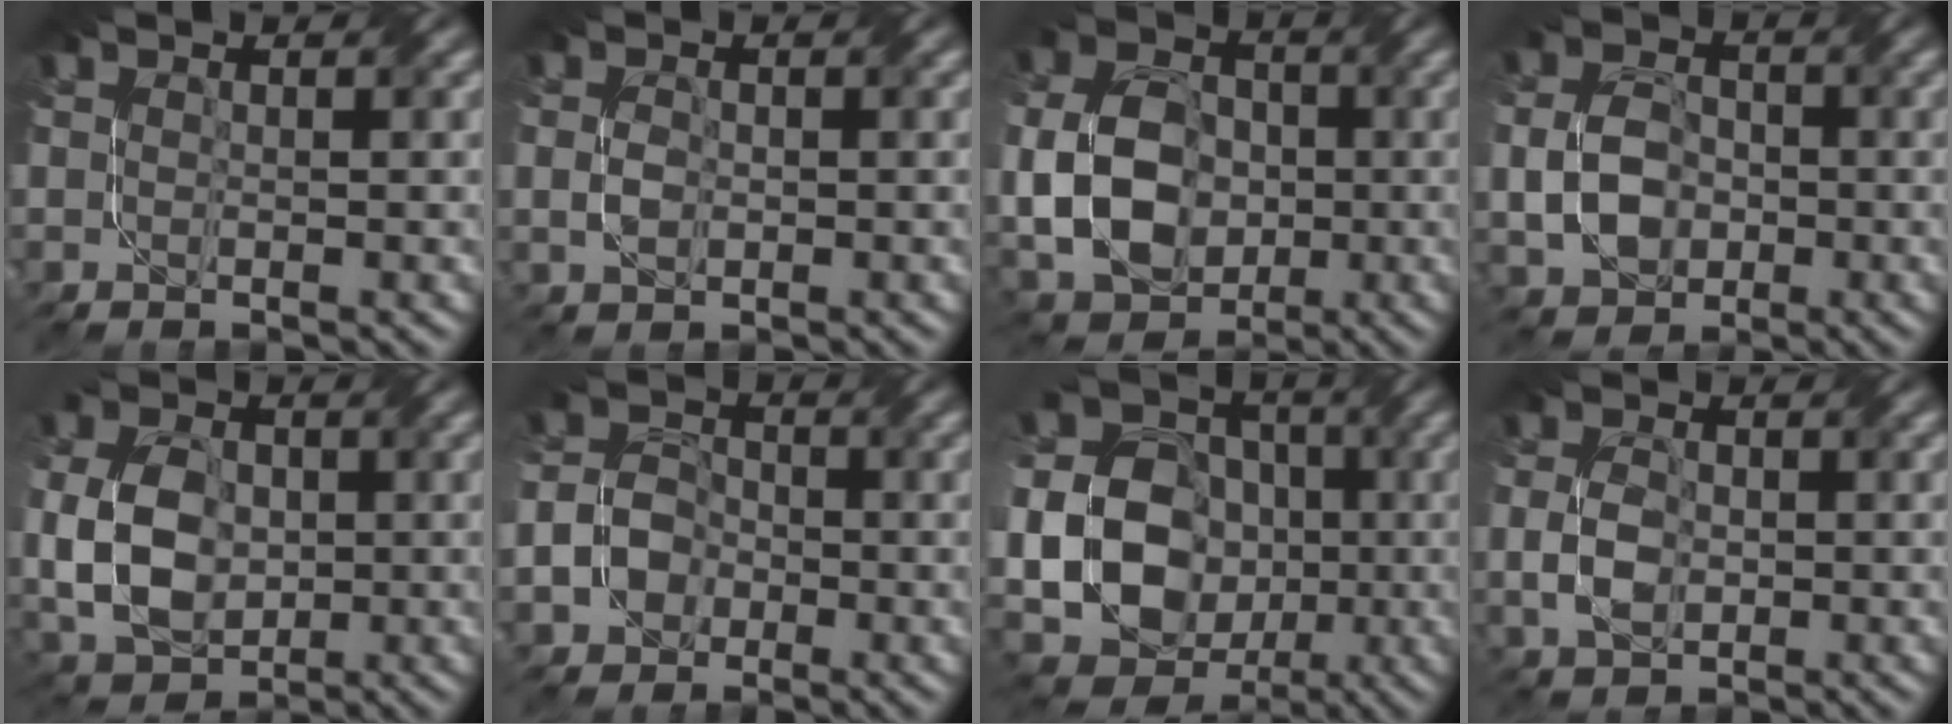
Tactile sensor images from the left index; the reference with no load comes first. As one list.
[{"total": 1.5, "force": [-0.9, 0.8, 1.0], "torque": [-0.022, -0.002, -0.019]}, {"total": 9.3, "force": [-1.9, 6.7, 6.1], "torque": [-0.121, 0.001, -0.048]}, {"total": 4.6, "force": [-1.6, 3.3, 2.8], "torque": [-0.057, 0.000, -0.040]}, {"total": 8.1, "force": [-1.2, 5.6, 5.7], "torque": [-0.127, -0.004, -0.027]}, {"total": 3.9, "force": [-2.2, 2.7, 1.7], "torque": [-0.027, -0.002, -0.050]}, {"total": 17.8, "force": [-2.5, 15.6, 8.3], "torque": [-0.183, -0.003, -0.073]}, {"total": 3.3, "force": [-1.1, 2.0, 2.3], "torque": [-0.052, -0.003, -0.025]}]